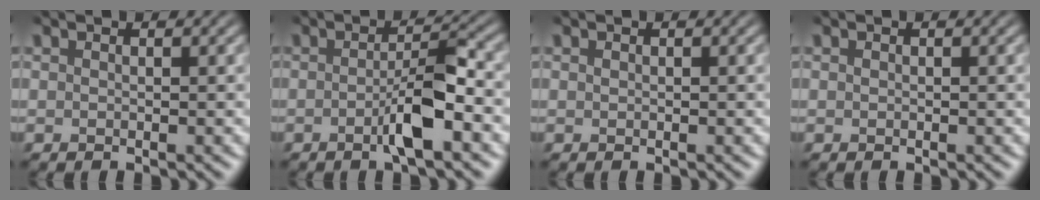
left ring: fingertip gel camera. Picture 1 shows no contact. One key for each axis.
{"total": 3.8, "fx": -1.3, "fy": 0.6, "fz": 3.5, "tx": -0.060, "ty": 0.008, "tz": -0.028}
{"total": 0.0}
{"total": 0.0}